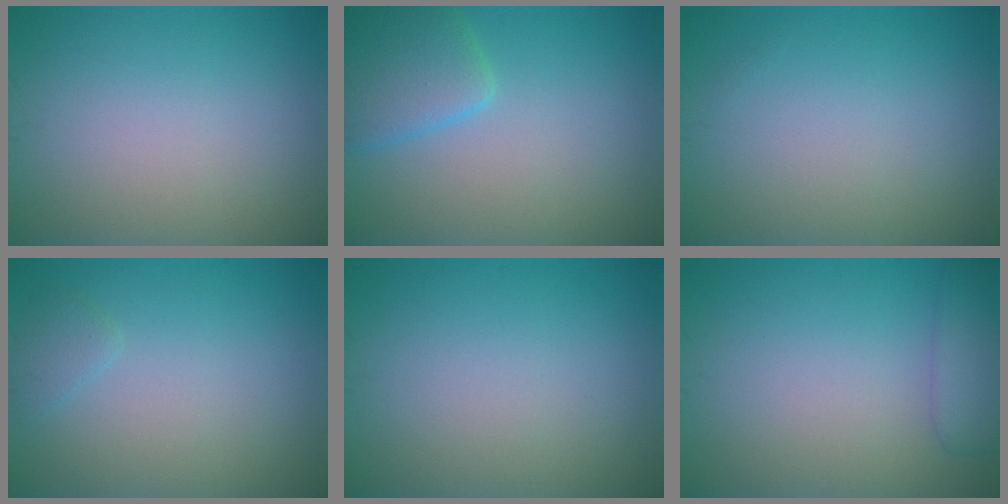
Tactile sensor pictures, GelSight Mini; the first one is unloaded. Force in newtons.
{"total": 3.8, "press": 3.8, "slide": 0.3}
{"total": 0.0}
{"total": 1.0, "press": 1.0, "slide": 0.1}
{"total": 0.0}
{"total": 2.8, "press": 2.8, "slide": 0.1}